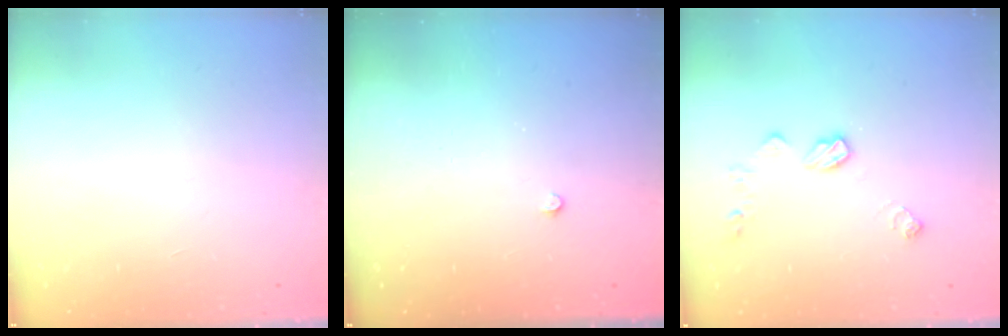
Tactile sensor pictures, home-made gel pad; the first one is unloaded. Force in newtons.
{"total": 2.3, "press": 2.3, "slide": 0.4}
{"total": 8.2, "press": 8.2, "slide": 0.4}